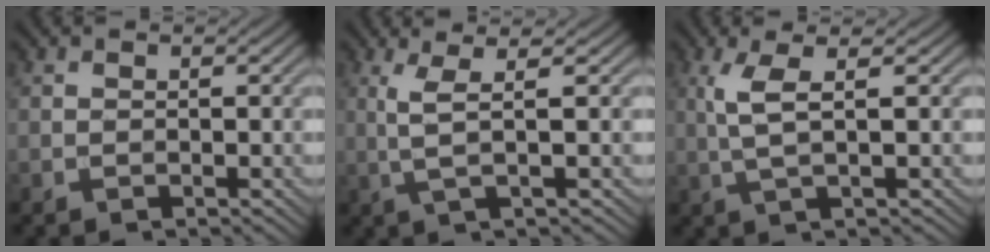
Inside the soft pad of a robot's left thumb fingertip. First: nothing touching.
{"total": 3.9, "force": [0.9, 0.5, 3.7], "torque": [-0.076, 0.004, 0.019]}
{"total": 4.3, "force": [1.0, 0.7, 4.1], "torque": [-0.087, 0.008, 0.022]}